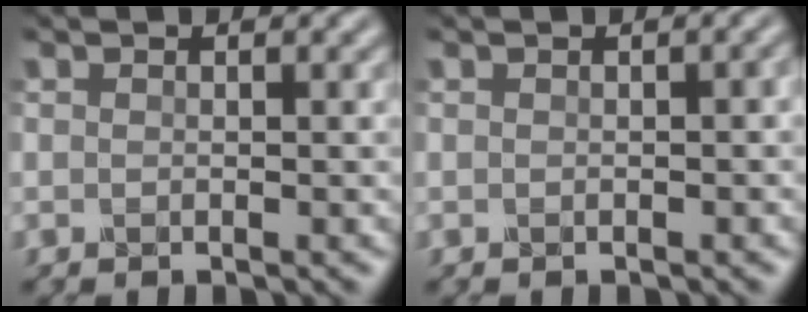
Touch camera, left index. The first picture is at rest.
{"total": 1.4, "force": [-0.4, 0.7, 1.1], "torque": [-0.003, 0.009, -0.010]}